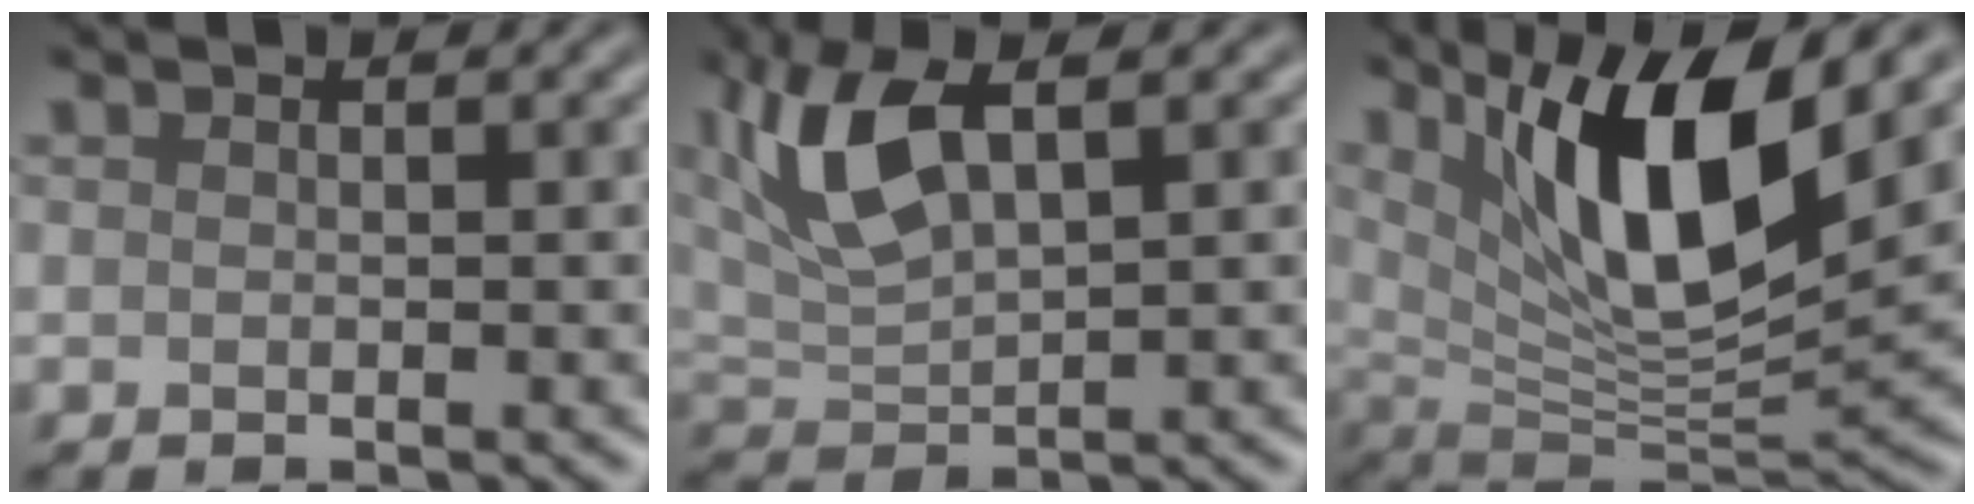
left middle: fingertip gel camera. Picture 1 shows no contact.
{"total": 6.8, "force": [3.0, 2.8, 5.4], "torque": [-0.118, 0.012, 0.056]}
{"total": 11.2, "force": [4.9, 3.3, 9.5], "torque": [-0.153, -0.015, 0.095]}